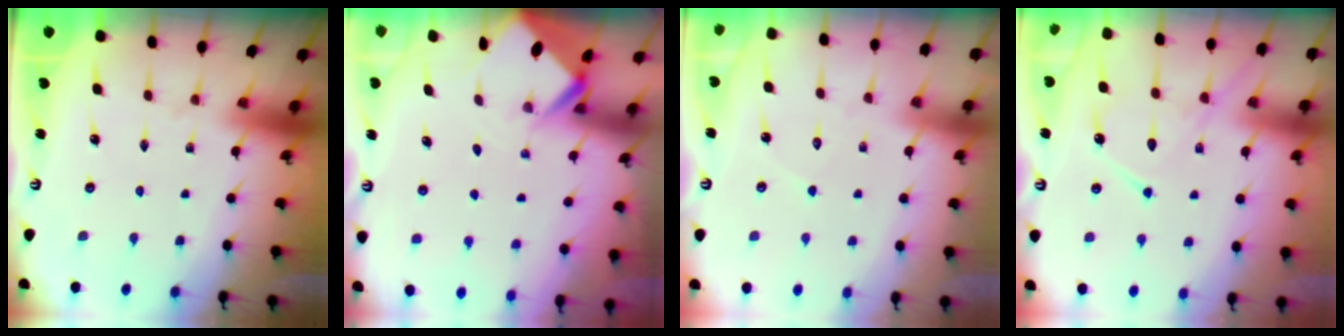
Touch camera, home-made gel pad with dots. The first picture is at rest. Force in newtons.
{"total": 3.3, "press": 3.3, "slide": 0.2}
{"total": 3.9, "press": 3.9, "slide": 0.3}
{"total": 11.4, "press": 11.3, "slide": 1.2}